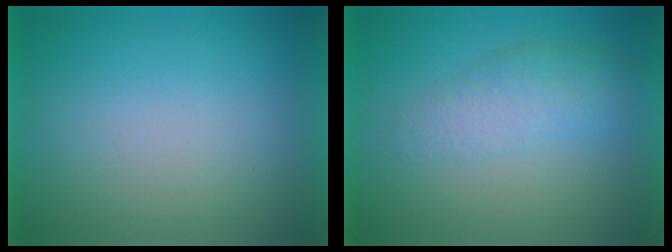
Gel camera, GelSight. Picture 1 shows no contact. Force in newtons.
{"total": 3.0}